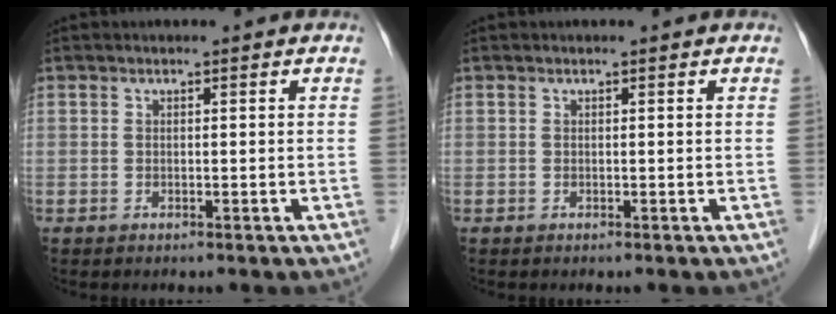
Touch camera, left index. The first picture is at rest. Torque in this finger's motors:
{"motor_torque": [0.00, 0.00, 0.00, 0.00]}